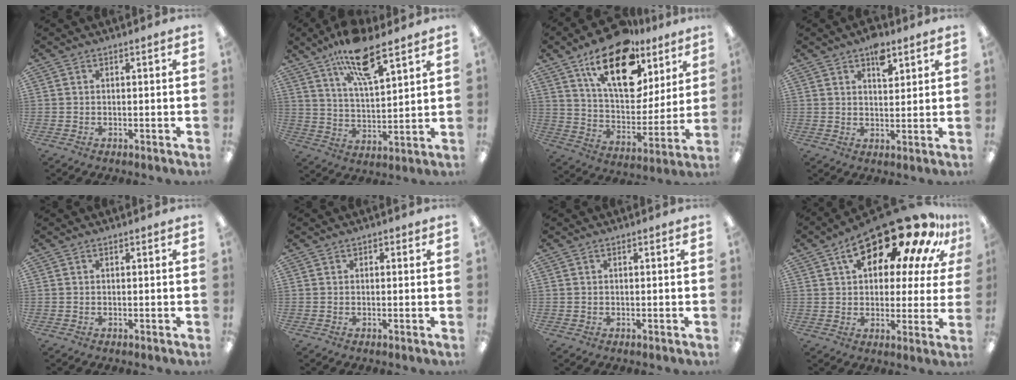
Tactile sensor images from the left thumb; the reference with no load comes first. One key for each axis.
{"total": 14.4, "fx": 10.0, "fy": 4.6, "fz": 9.3, "tx": -0.160, "ty": -0.044, "tz": 0.171}
{"total": 21.6, "fx": 12.6, "fy": 11.0, "fz": 13.6, "tx": -0.219, "ty": -0.058, "tz": 0.216}
{"total": 6.4, "fx": 4.0, "fy": 3.3, "fz": 3.7, "tx": -0.035, "ty": -0.021, "tz": 0.063}
{"total": 0.0}
{"total": 0.5, "fx": 0.2, "fy": 0.5, "fz": 0.0, "tx": 0.000, "ty": 0.003, "tz": 0.004}
{"total": 0.5, "fx": 0.2, "fy": 0.5, "fz": 0.0, "tx": -0.001, "ty": 0.004, "tz": 0.003}
{"total": 24.3, "fx": 15.1, "fy": 9.7, "fz": 16.5, "tx": -0.251, "ty": -0.095, "tz": 0.245}